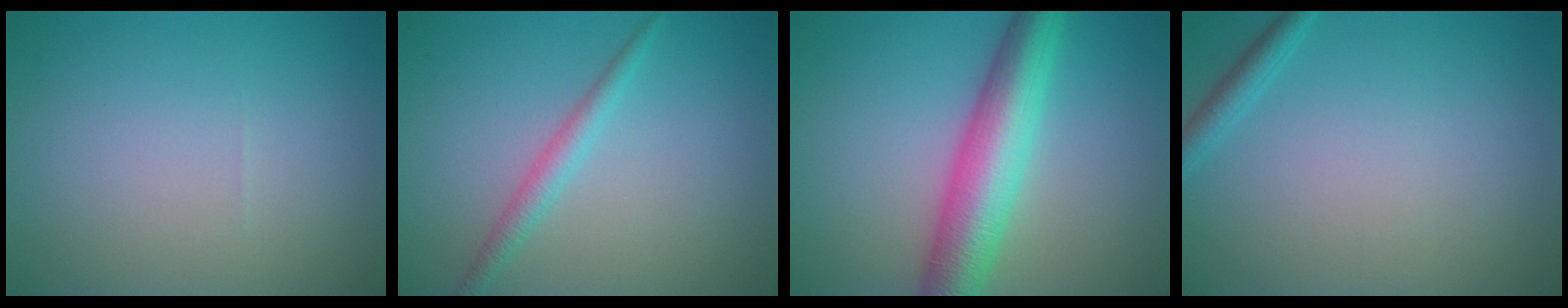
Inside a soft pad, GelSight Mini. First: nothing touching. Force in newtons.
{"total": 1.9, "press": 1.9, "slide": 0.1}
{"total": 7.4, "press": 7.4, "slide": 0.0}
{"total": 1.5, "press": 1.5, "slide": 0.2}